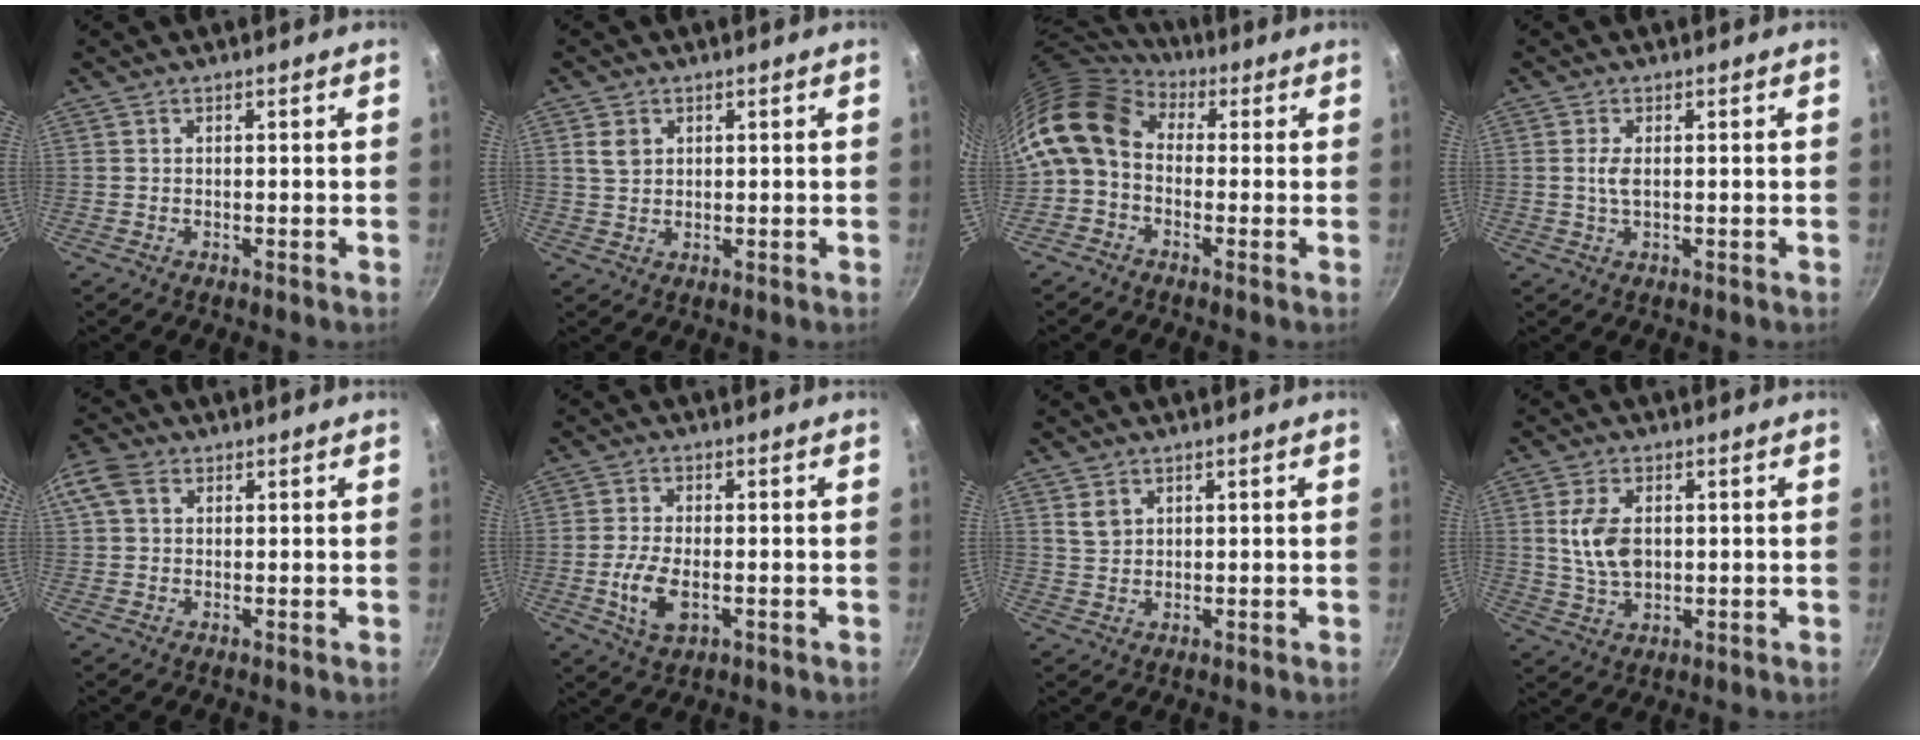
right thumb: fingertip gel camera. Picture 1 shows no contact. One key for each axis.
{"total": 3.1, "fx": 1.1, "fy": 2.4, "fz": 1.6, "tx": -0.022, "ty": 0.001, "tz": 0.024}
{"total": 11.6, "fx": 0.2, "fy": 8.9, "fz": 7.5, "tx": -0.133, "ty": 0.028, "tz": -0.021}
{"total": 2.3, "fx": 0.2, "fy": 0.9, "fz": 2.2, "tx": -0.049, "ty": 0.000, "tz": 0.004}
{"total": 5.7, "fx": 1.9, "fy": 4.1, "fz": 3.4, "tx": -0.068, "ty": 0.013, "tz": 0.028}
{"total": 7.1, "fx": -1.6, "fy": 3.7, "fz": 5.9, "tx": -0.120, "ty": 0.001, "tz": -0.030}
{"total": 3.0, "fx": 1.5, "fy": 2.1, "fz": 1.5, "tx": -0.019, "ty": -0.001, "tz": 0.032}
{"total": 8.1, "fx": 1.1, "fy": 4.9, "fz": 6.3, "tx": -0.114, "ty": -0.005, "tz": 0.022}